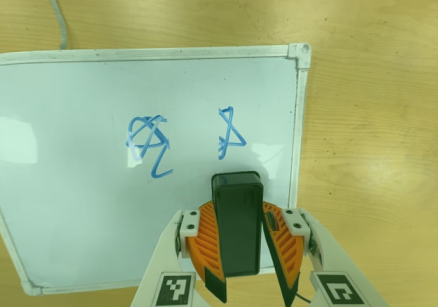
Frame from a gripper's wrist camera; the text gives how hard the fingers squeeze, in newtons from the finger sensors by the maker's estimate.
{"total": 7.7, "left": 8.5, "right": 6.9}